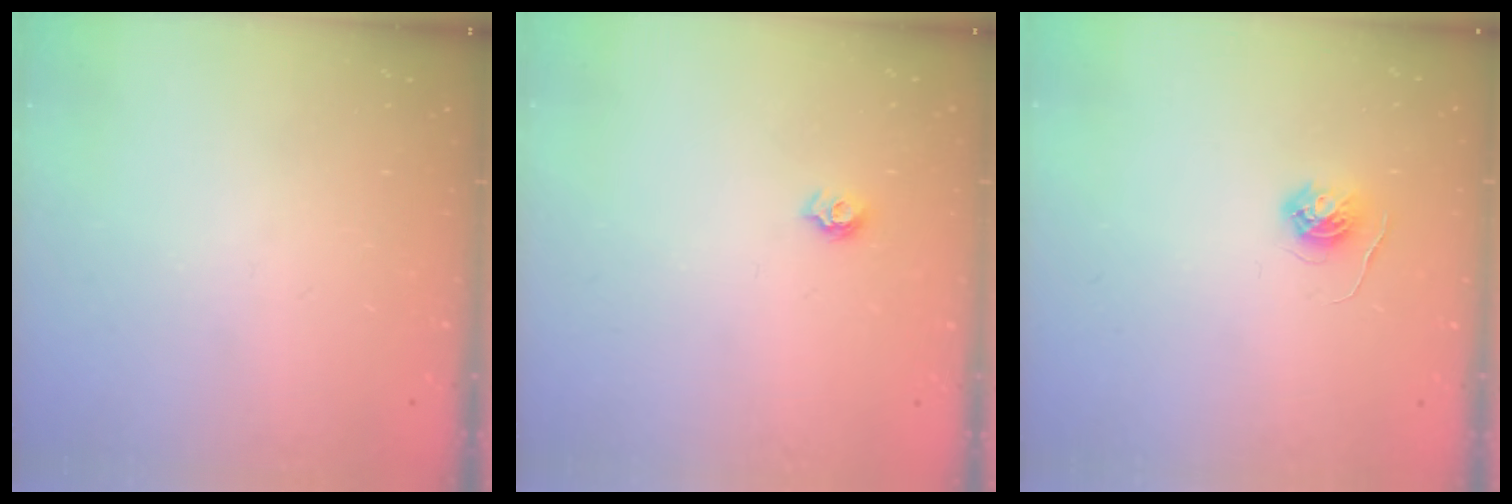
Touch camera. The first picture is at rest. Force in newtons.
{"total": 5.7, "press": 5.7, "slide": 0.6}
{"total": 4.8, "press": 4.7, "slide": 0.5}